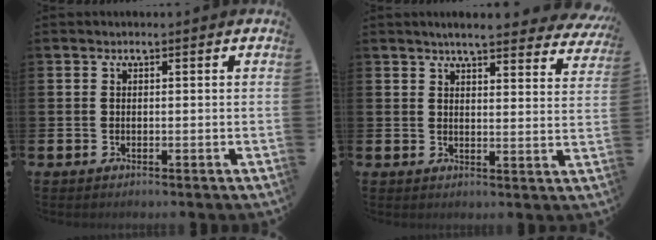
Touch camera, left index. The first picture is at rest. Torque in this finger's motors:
{"motor_torque": [1.02, -1.13, 0.39, 0.03]}